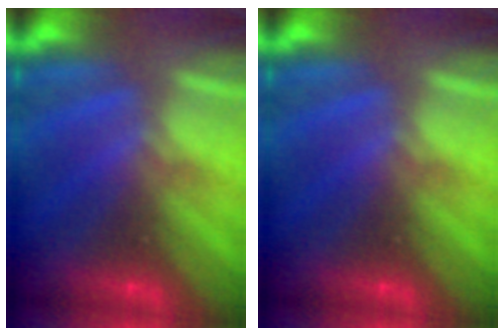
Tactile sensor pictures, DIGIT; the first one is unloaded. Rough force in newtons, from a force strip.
{"total": 0.0}